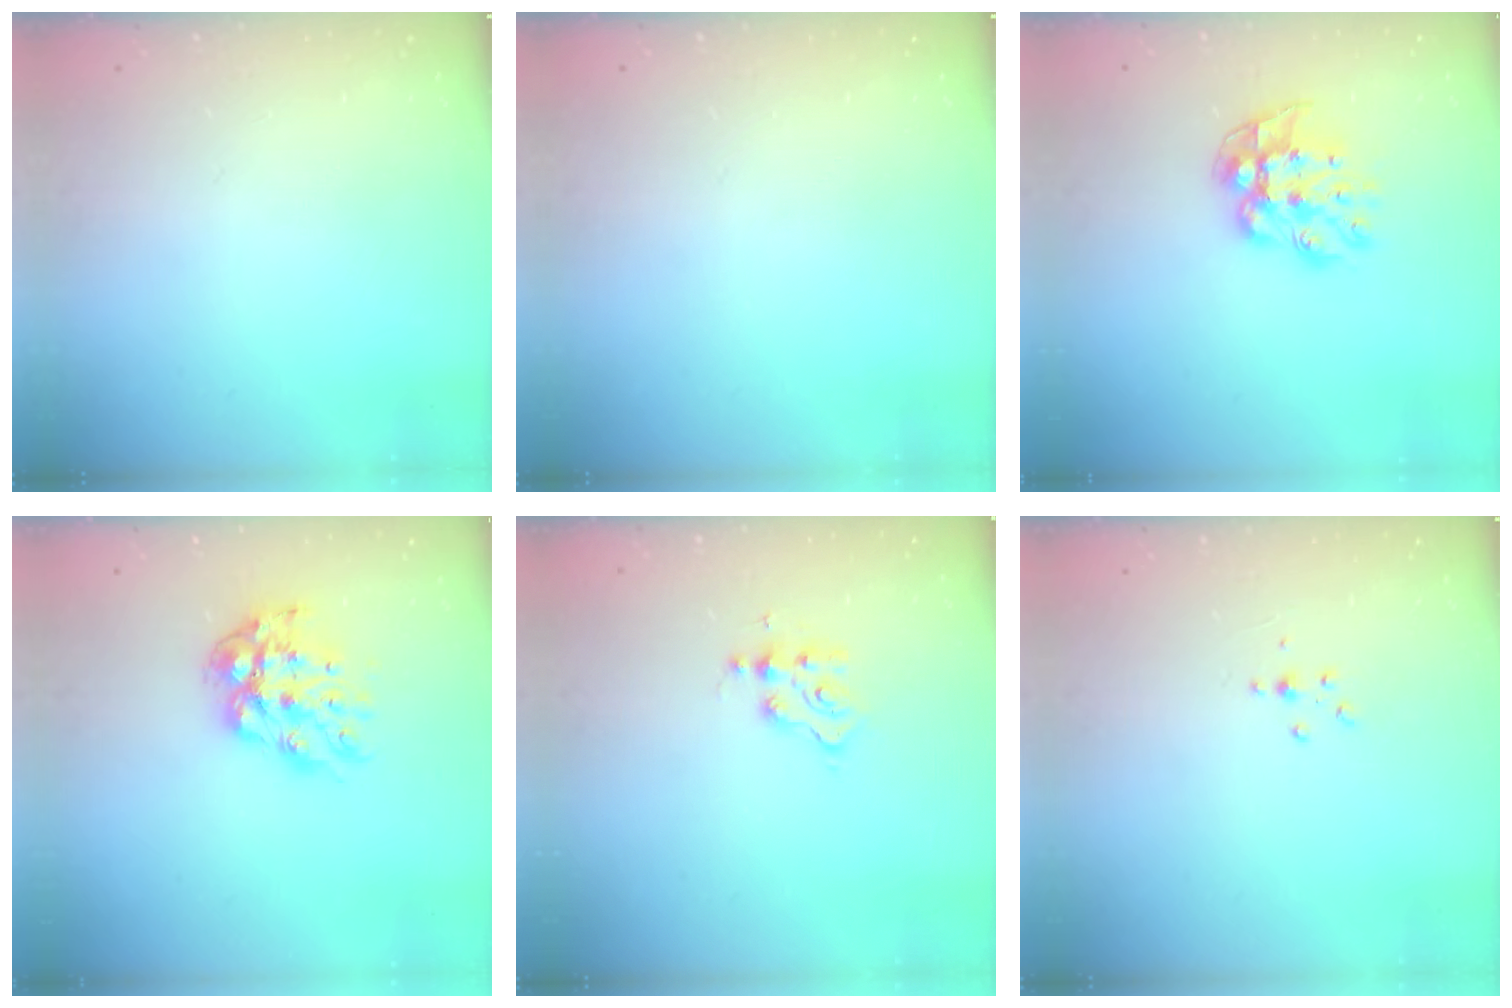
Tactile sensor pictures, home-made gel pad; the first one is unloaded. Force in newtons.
{"total": 0.0}
{"total": 10.2, "press": 10.2, "slide": 0.5}
{"total": 10.9, "press": 10.8, "slide": 0.9}
{"total": 2.6, "press": 2.5, "slide": 0.7}
{"total": 2.9, "press": 2.9, "slide": 0.4}